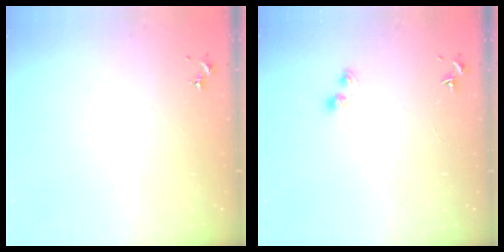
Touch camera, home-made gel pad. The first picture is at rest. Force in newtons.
{"total": 3.5, "press": 3.5, "slide": 0.5}